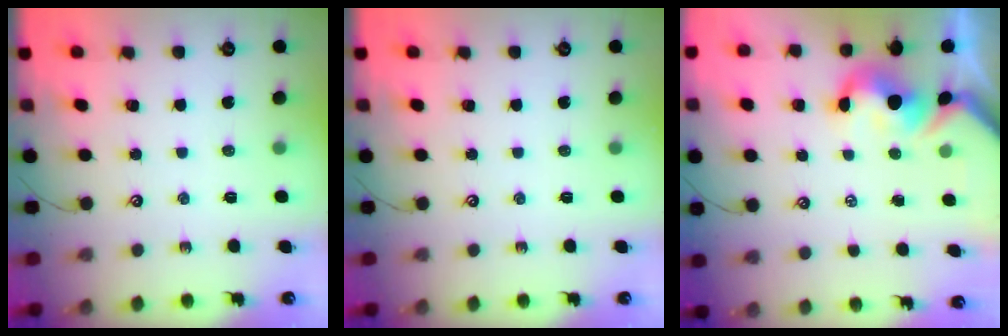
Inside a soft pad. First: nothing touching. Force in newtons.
{"total": 0.0}
{"total": 3.0, "press": 2.8, "slide": 1.0}